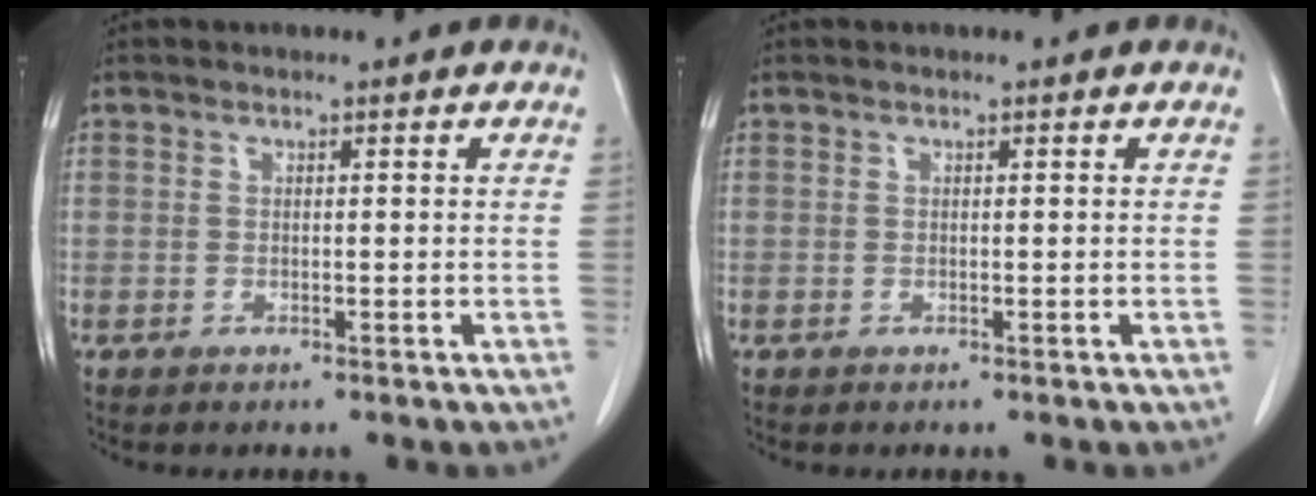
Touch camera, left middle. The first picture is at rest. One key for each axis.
{"total": 0.0}